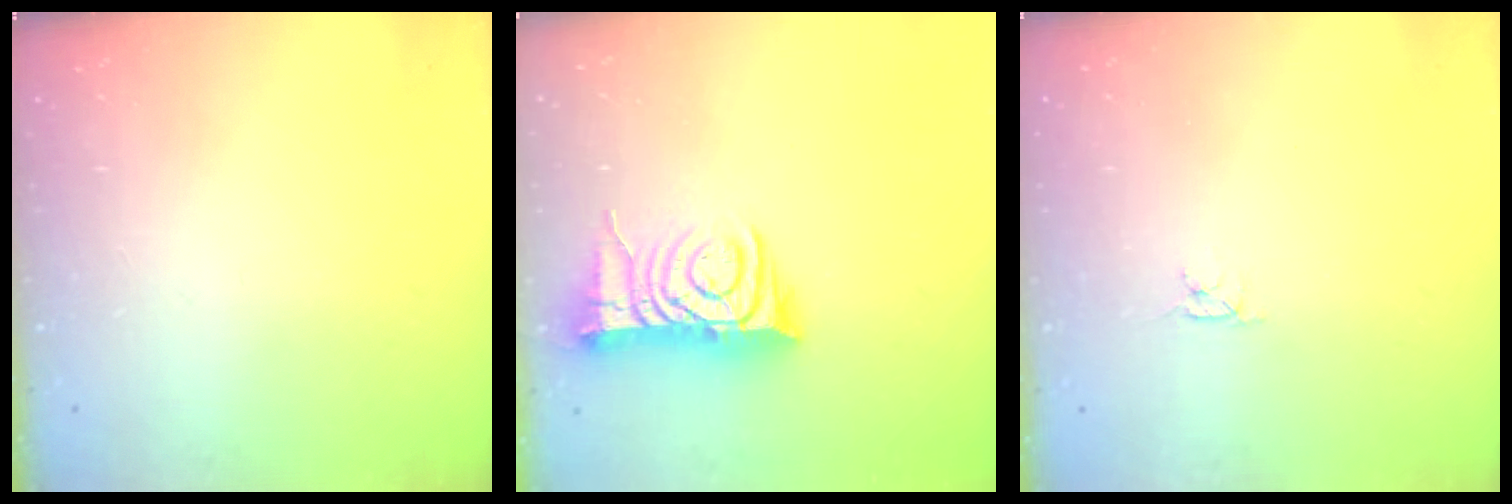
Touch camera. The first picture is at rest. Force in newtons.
{"total": 10.7, "press": 10.6, "slide": 1.2}
{"total": 2.8, "press": 2.8, "slide": 0.3}